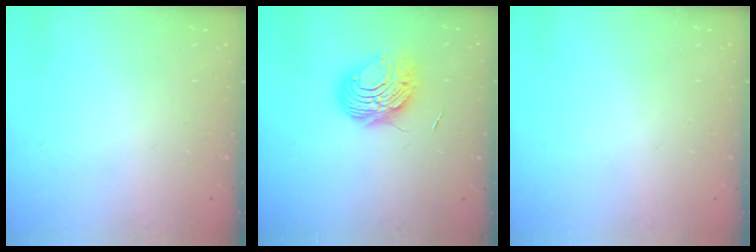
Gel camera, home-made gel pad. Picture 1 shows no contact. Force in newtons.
{"total": 8.7, "press": 8.7, "slide": 0.8}
{"total": 0.0}